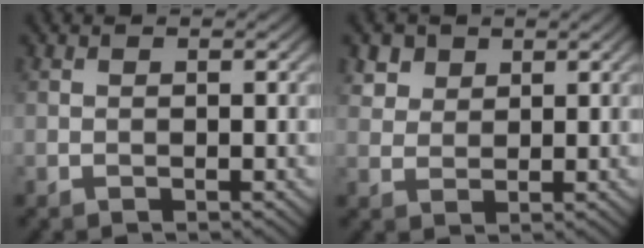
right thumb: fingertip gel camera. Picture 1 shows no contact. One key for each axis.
{"total": 3.1, "fx": 2.0, "fy": 2.1, "fz": 0.9, "tx": -0.027, "ty": -0.009, "tz": 0.052}